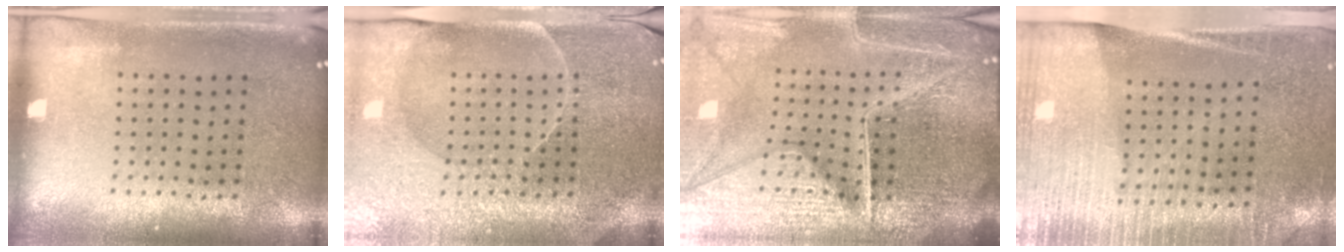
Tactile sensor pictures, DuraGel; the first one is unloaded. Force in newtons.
{"total": 3.7, "press": 3.6, "slide": 1.0}
{"total": 7.1, "press": 6.3, "slide": 3.4}
{"total": 3.1, "press": 2.8, "slide": 1.3}